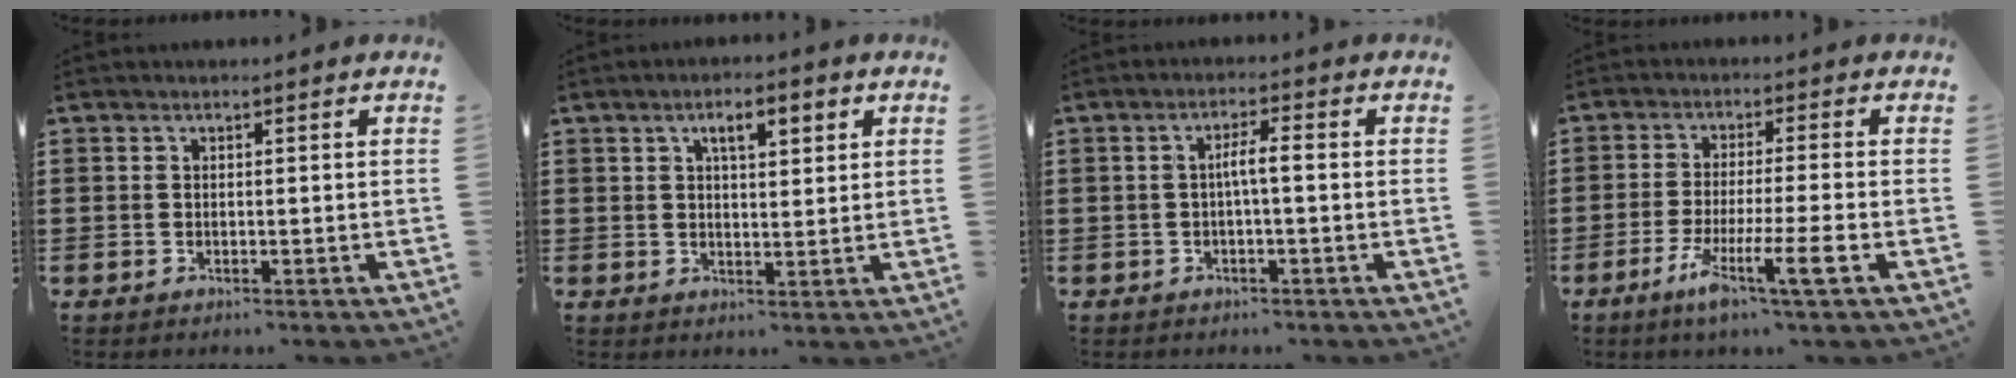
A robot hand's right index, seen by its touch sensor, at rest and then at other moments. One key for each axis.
{"total": 4.0, "fx": 1.8, "fy": 1.1, "fz": 3.3, "tx": -0.062, "ty": 0.003, "tz": 0.027}
{"total": 2.8, "fx": -0.4, "fy": 0.2, "fz": 2.8, "tx": -0.052, "ty": 0.000, "tz": -0.010}
{"total": 7.5, "fx": -3.7, "fy": -0.1, "fz": 6.6, "tx": -0.128, "ty": -0.020, "tz": -0.068}